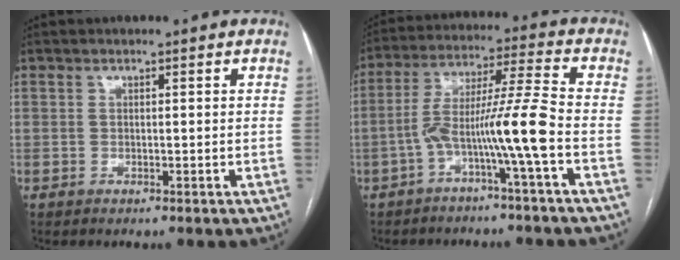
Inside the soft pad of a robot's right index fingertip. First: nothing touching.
{"total": 10.0, "force": [-3.7, -1.5, 9.2], "torque": [-0.173, 0.024, -0.067]}